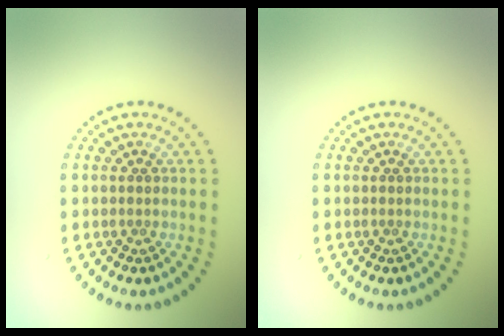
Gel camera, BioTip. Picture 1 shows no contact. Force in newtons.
{"total": 0.0}